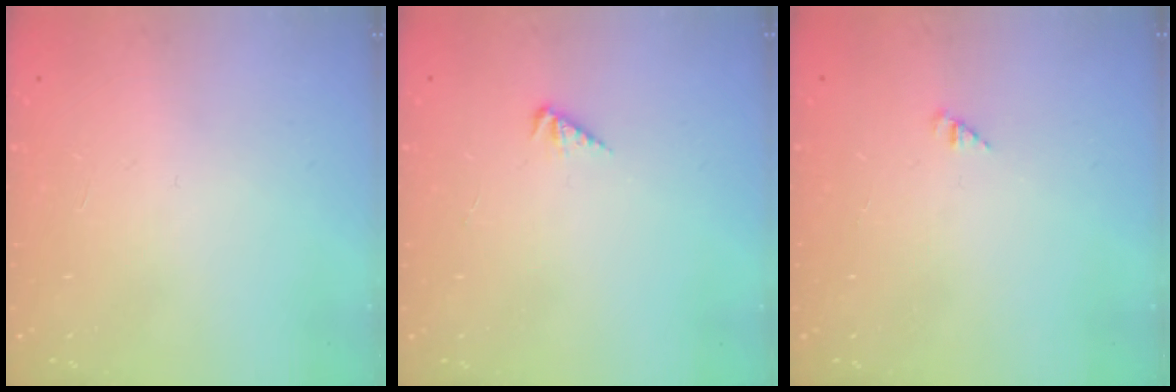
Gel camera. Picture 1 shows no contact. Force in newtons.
{"total": 2.8, "press": 2.8, "slide": 0.6}
{"total": 2.0, "press": 2.0, "slide": 0.4}